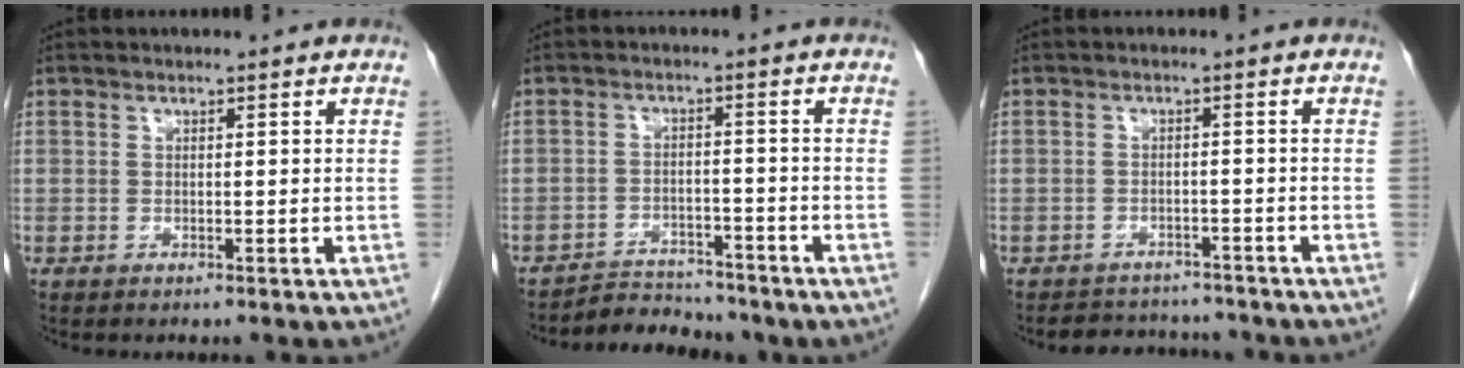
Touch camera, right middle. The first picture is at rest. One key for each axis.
{"total": 6.0, "fx": -5.7, "fy": 1.9, "fz": -0.1, "tx": 0.004, "ty": 0.007, "tz": -0.089}
{"total": 5.7, "fx": -5.4, "fy": 1.8, "fz": 0.3, "tx": -0.001, "ty": 0.006, "tz": -0.072}